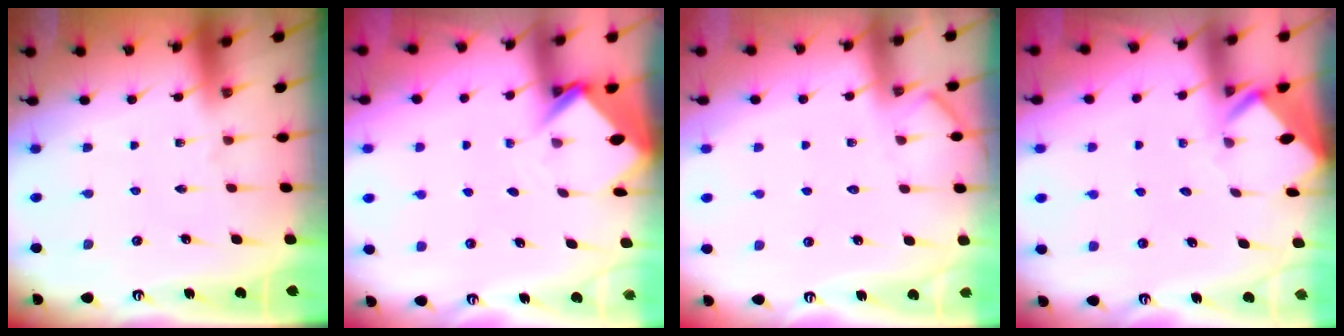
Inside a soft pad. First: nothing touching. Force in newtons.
{"total": 3.7, "press": 3.7, "slide": 0.2}
{"total": 3.1, "press": 3.0, "slide": 0.2}
{"total": 3.5, "press": 3.5, "slide": 0.1}